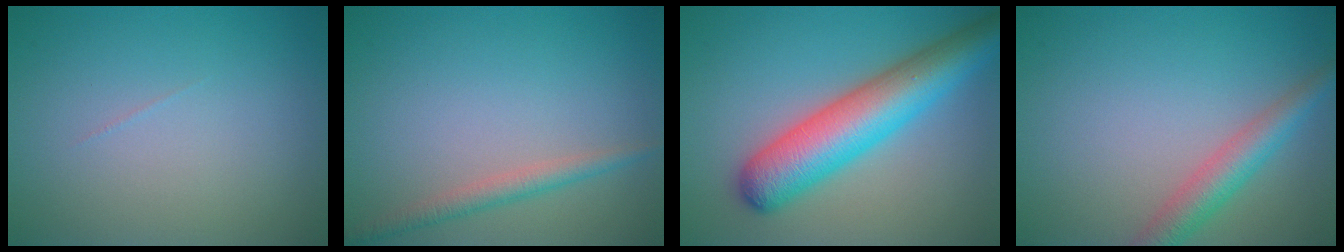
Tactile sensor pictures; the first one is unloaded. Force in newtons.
{"total": 1.9, "press": 1.9, "slide": 0.0}
{"total": 8.4, "press": 8.4, "slide": 0.3}
{"total": 3.7, "press": 3.7, "slide": 0.1}